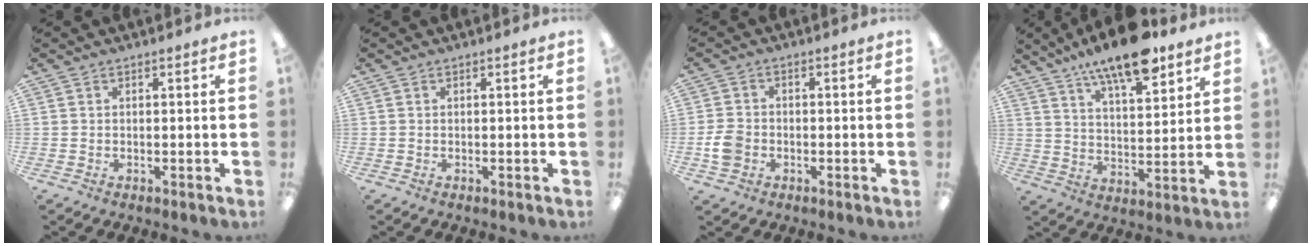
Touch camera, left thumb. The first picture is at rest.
{"total": 0.0}
{"total": 5.2, "force": [-1.5, 4.1, 2.8], "torque": [-0.059, 0.008, -0.027]}
{"total": 14.5, "force": [10.9, 4.6, 8.4], "torque": [-0.132, -0.058, 0.184]}